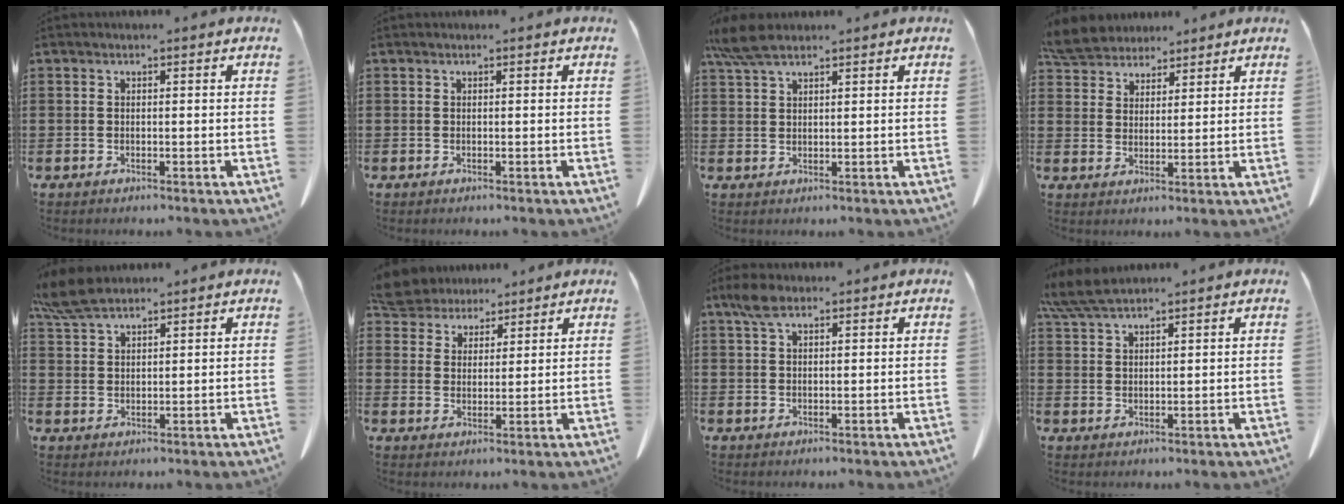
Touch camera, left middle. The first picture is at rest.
{"total": 0.0}
{"total": 5.2, "force": [3.8, 1.4, 3.3], "torque": [-0.082, -0.002, 0.069]}
{"total": 6.3, "force": [5.9, 2.1, 1.2], "torque": [-0.050, -0.011, 0.112]}
{"total": 5.8, "force": [4.8, 1.4, 3.0], "torque": [-0.078, -0.008, 0.089]}
{"total": 5.8, "force": [5.4, 2.2, 0.7], "torque": [-0.042, -0.016, 0.101]}
{"total": 3.5, "force": [2.0, 1.5, 2.4], "torque": [-0.055, 0.004, 0.038]}
{"total": 5.3, "force": [4.5, 0.8, 2.7], "torque": [-0.065, -0.007, 0.086]}